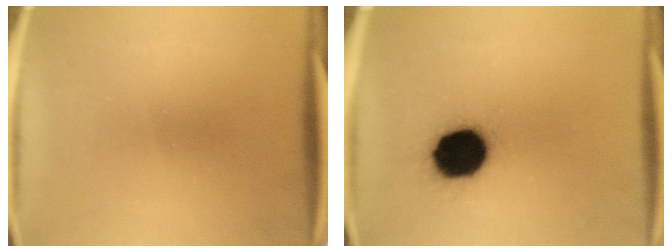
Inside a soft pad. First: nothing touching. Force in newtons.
{"total": 16.7}